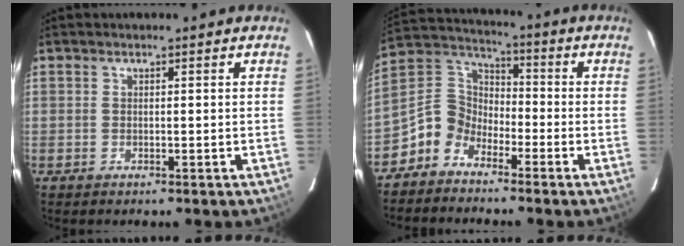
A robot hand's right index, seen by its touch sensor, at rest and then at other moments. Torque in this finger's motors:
{"motor_torque": [0.67, -0.64, 0.08, 0.00]}